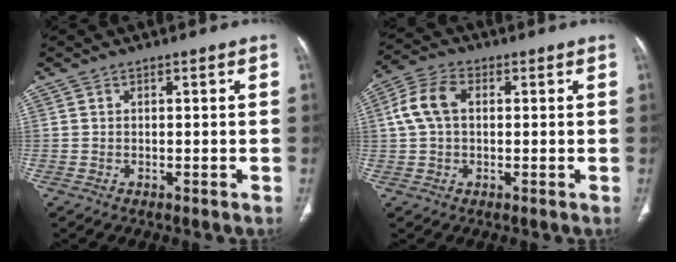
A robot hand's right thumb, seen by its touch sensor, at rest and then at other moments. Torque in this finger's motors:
{"motor_torque": [-0.25, 0.44, 0.29, -0.29, 0.07]}